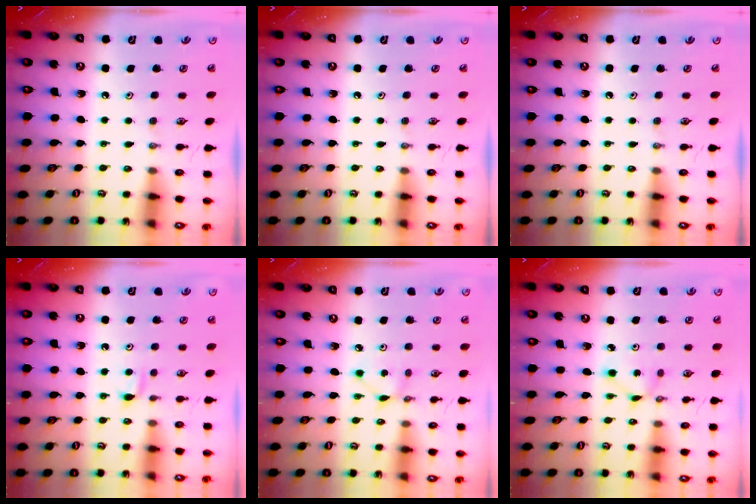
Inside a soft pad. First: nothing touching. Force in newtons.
{"total": 0.0}
{"total": 0.0}
{"total": 3.9, "press": 3.9, "slide": 0.6}
{"total": 2.4, "press": 2.4, "slide": 0.1}
{"total": 3.0, "press": 3.0, "slide": 0.1}